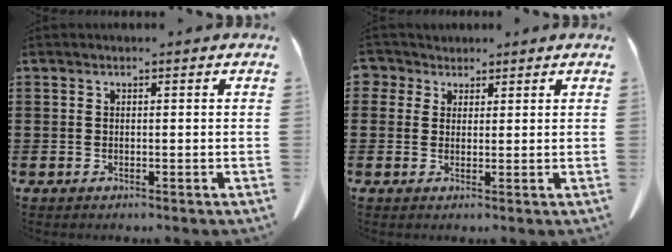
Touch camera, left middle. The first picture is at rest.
{"total": 3.0, "force": [1.9, 2.2, 0.4], "torque": [-0.014, 0.008, 0.034]}